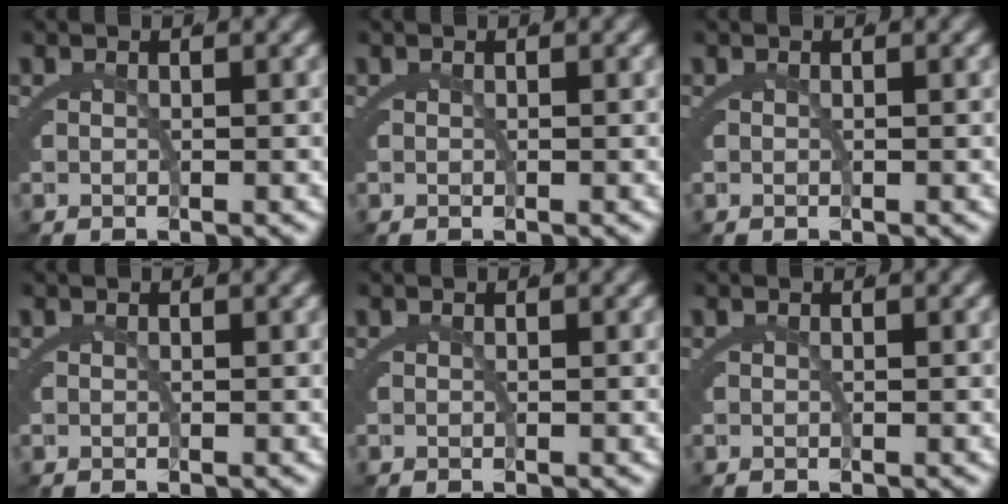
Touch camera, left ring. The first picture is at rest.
{"total": 0.0}
{"total": 0.0}
{"total": 0.0}
{"total": 0.0}
{"total": 0.0}